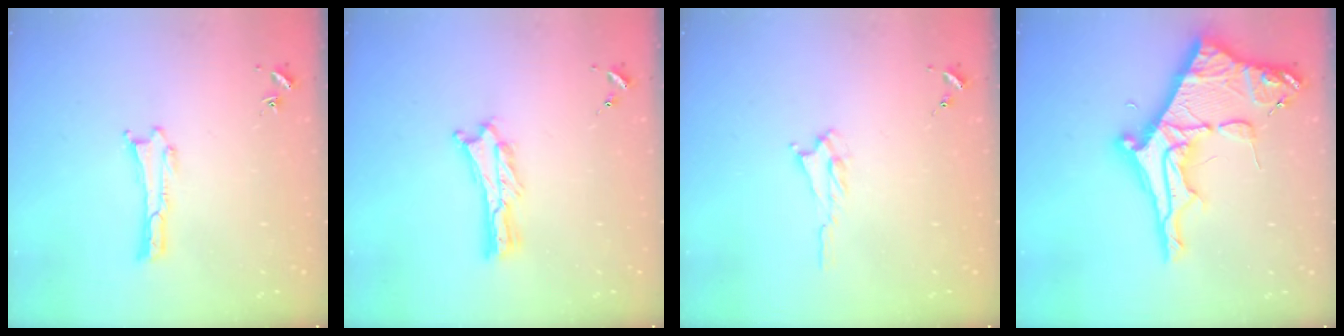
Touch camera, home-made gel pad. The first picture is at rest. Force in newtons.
{"total": 1.3, "press": 1.3, "slide": 0.3}
{"total": 1.6, "press": 1.5, "slide": 0.4}
{"total": 11.6, "press": 11.6, "slide": 1.1}